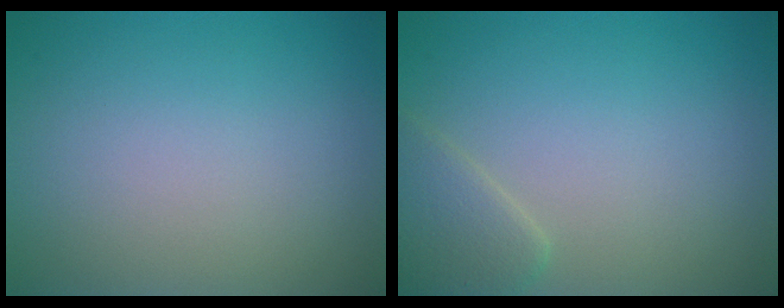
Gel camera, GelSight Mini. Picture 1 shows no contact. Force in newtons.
{"total": 2.4, "press": 2.4, "slide": 0.1}